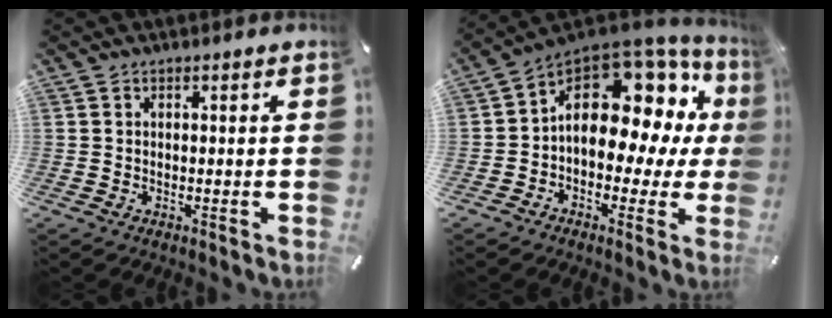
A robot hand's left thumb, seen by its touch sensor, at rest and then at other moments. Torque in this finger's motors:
{"motor_torque": [0.73, 1.61, 1.18, -0.61, 0.38]}